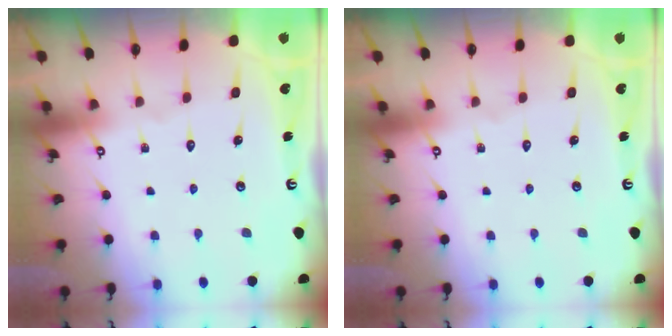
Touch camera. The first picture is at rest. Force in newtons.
{"total": 0.0}